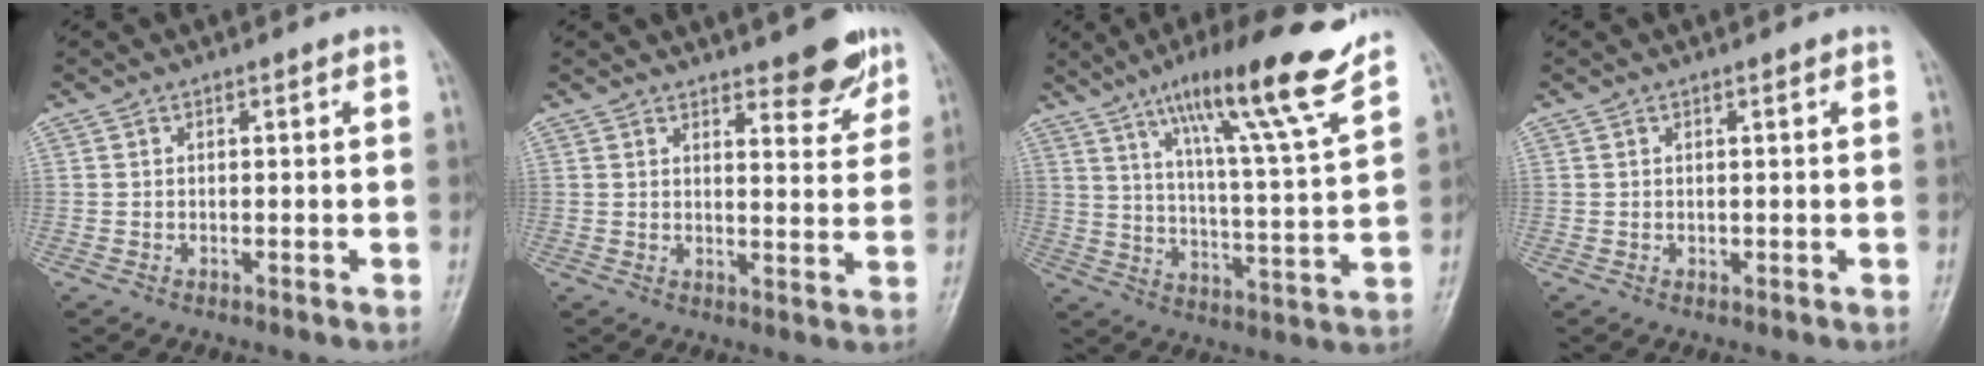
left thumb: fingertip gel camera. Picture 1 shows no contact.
{"total": 5.5, "force": [3.5, 2.1, 3.6], "torque": [-0.024, -0.020, 0.045]}
{"total": 18.6, "force": [12.8, 1.3, 13.4], "torque": [-0.194, -0.063, 0.204]}
{"total": 0.7, "force": [0.2, 0.6, 0.3], "torque": [0.001, 0.000, 0.002]}